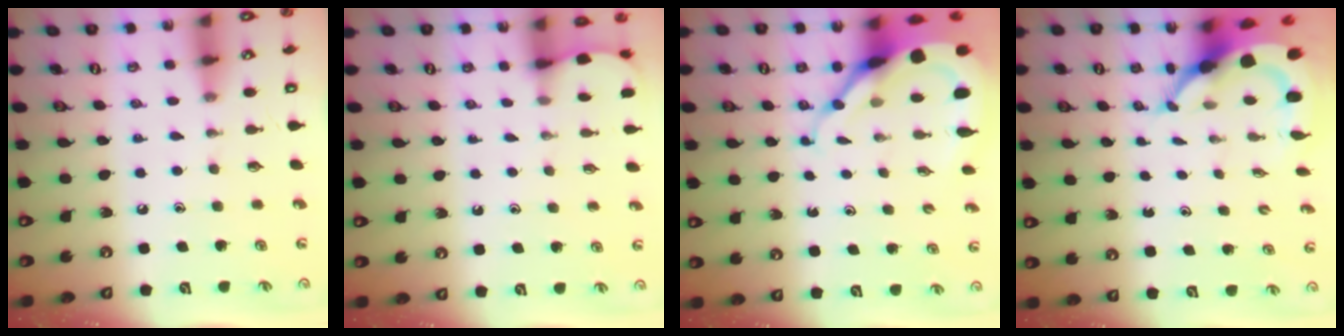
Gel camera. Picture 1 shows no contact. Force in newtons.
{"total": 1.3, "press": 1.3, "slide": 0.1}
{"total": 9.9, "press": 9.8, "slide": 1.0}
{"total": 6.0, "press": 5.9, "slide": 0.9}